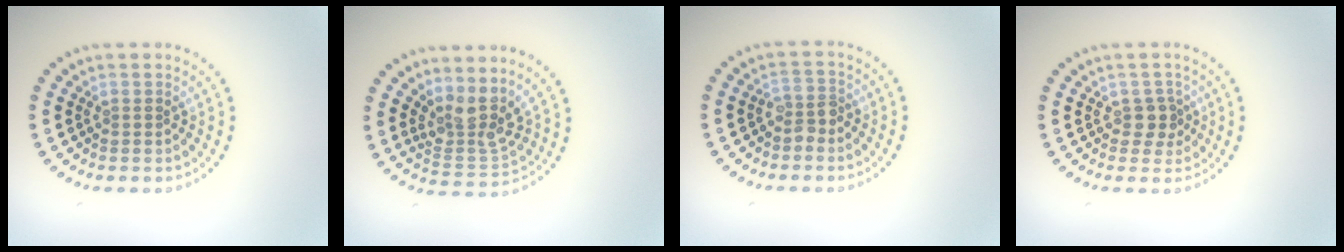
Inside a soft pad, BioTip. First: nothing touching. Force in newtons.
{"total": 3.7, "press": 2.7, "slide": 2.5}
{"total": 1.7, "press": 1.5, "slide": 0.8}
{"total": 1.8, "press": 1.6, "slide": 0.9}